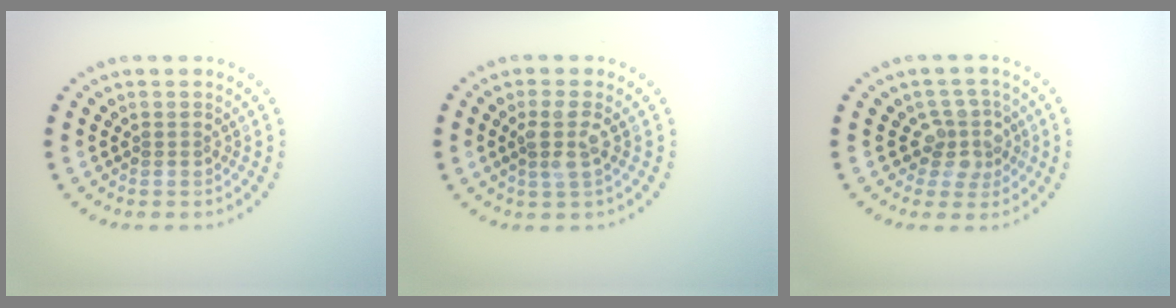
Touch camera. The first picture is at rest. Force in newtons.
{"total": 2.3, "press": 1.9, "slide": 1.3}
{"total": 3.0, "press": 2.4, "slide": 1.8}